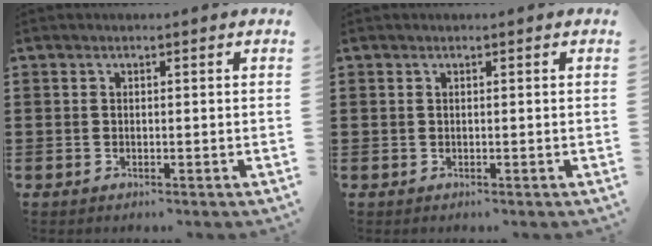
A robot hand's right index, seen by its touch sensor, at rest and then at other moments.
{"total": 0.0}